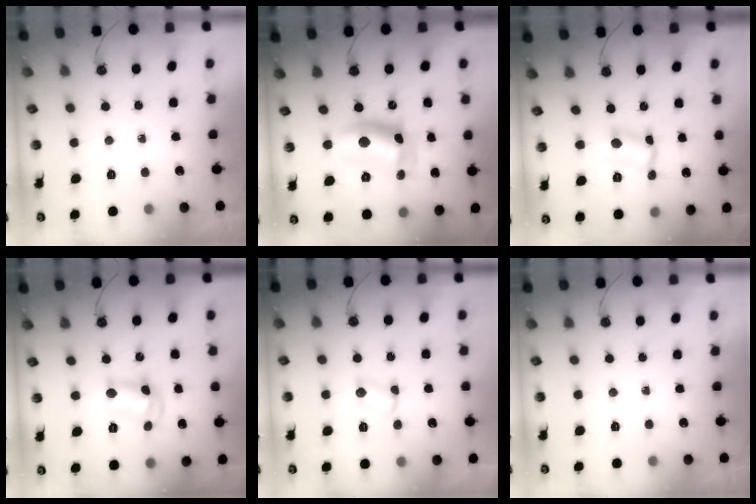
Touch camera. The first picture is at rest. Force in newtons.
{"total": 12.9, "press": 12.8, "slide": 1.0}
{"total": 2.3, "press": 2.2, "slide": 0.6}
{"total": 10.1, "press": 10.1, "slide": 0.5}
{"total": 2.9, "press": 2.9, "slide": 0.5}
{"total": 0.0}